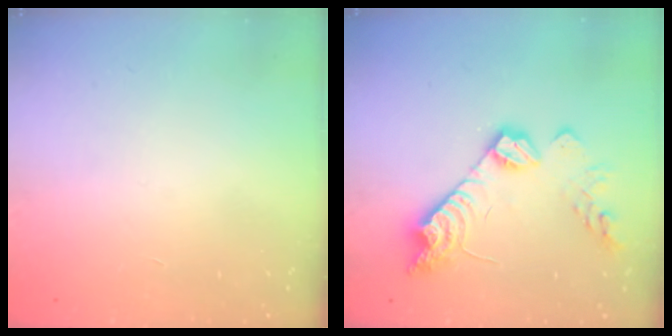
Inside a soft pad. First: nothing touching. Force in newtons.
{"total": 14.6, "press": 14.5, "slide": 0.6}